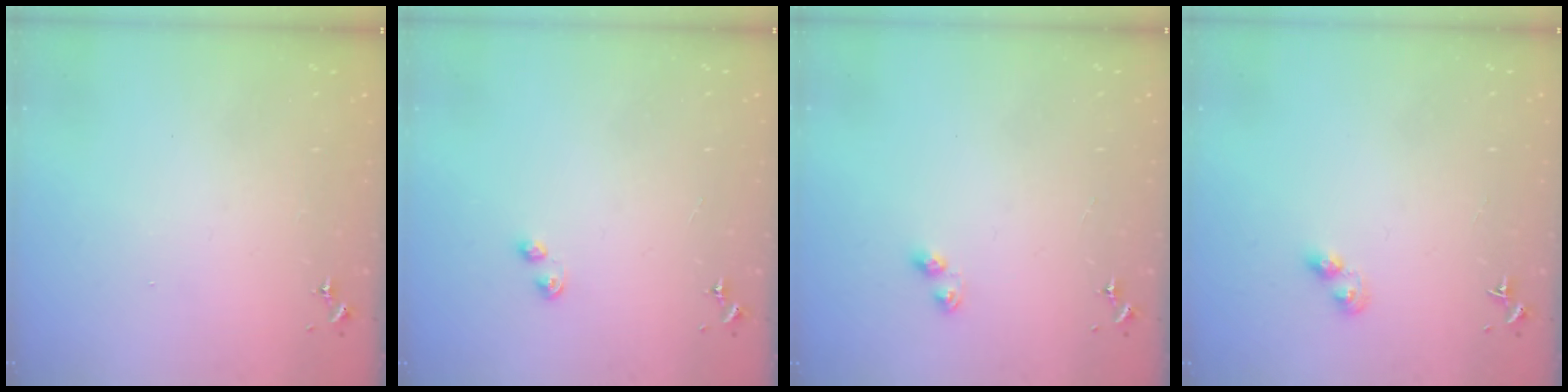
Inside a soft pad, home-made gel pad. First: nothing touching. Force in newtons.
{"total": 3.0, "press": 2.9, "slide": 0.6}
{"total": 2.8, "press": 2.7, "slide": 0.4}
{"total": 3.4, "press": 3.3, "slide": 0.6}